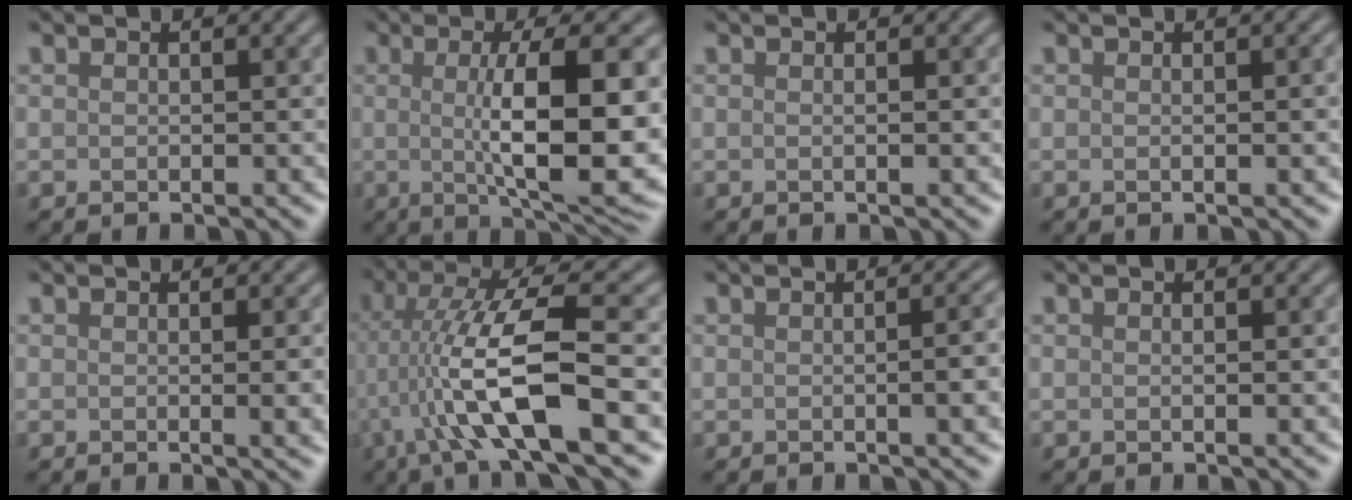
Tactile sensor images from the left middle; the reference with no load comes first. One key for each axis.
{"total": 11.0, "fx": 0.0, "fy": 2.9, "fz": 10.6, "tx": -0.140, "ty": -0.004, "tz": 0.006}
{"total": 1.3, "fx": 0.3, "fy": 0.6, "fz": 1.1, "tx": 0.001, "ty": -0.008, "tz": -0.008}
{"total": 2.4, "fx": 0.3, "fy": 1.1, "fz": 2.1, "tx": -0.006, "ty": 0.002, "tz": -0.013}
{"total": 3.3, "fx": -0.1, "fy": 1.3, "fz": 3.0, "tx": -0.016, "ty": 0.007, "tz": -0.002}
{"total": 9.7, "fx": -1.4, "fy": 2.2, "fz": 9.3, "tx": -0.175, "ty": 0.017, "tz": -0.028}
{"total": 4.3, "fx": -0.2, "fy": 1.5, "fz": 4.0, "tx": -0.025, "ty": 0.013, "tz": -0.004}
{"total": 0.9, "fx": 0.2, "fy": 0.4, "fz": 0.8, "tx": -0.001, "ty": -0.009, "tz": -0.005}